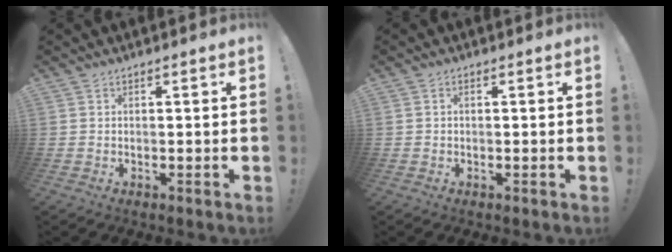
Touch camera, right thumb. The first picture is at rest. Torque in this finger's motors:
{"motor_torque": [0.38, -0.24, -0.63, 0.30, -0.02]}